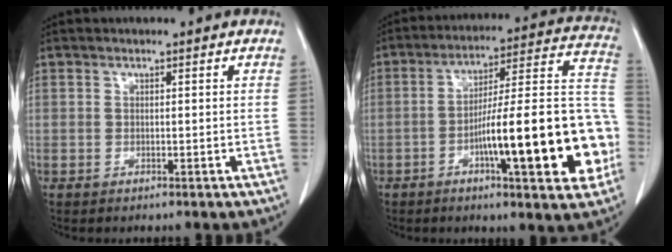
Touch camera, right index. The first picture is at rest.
{"total": 21.7, "force": [-6.2, 3.2, 20.5], "torque": [-0.239, 0.029, -0.085]}